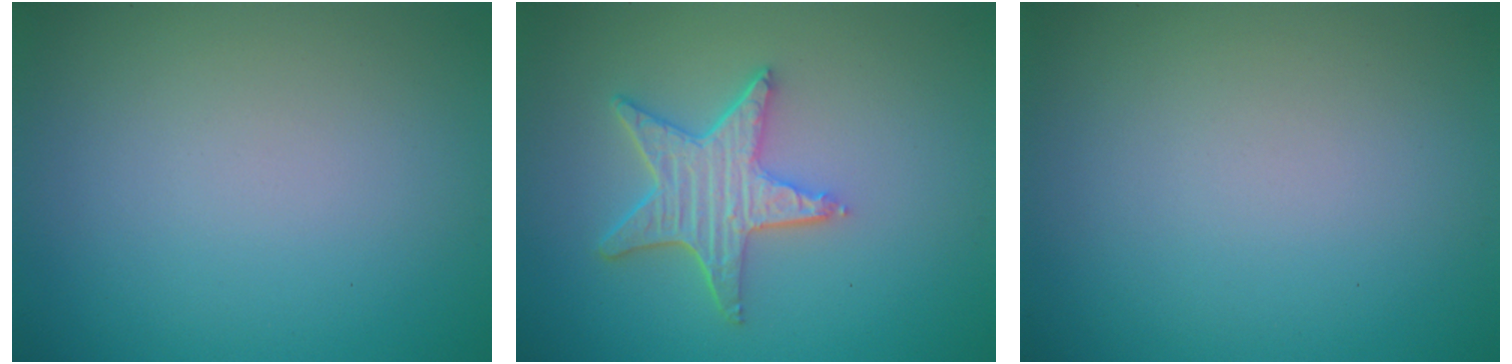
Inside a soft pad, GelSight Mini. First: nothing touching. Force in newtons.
{"total": 5.0, "press": 4.0, "slide": 3.0}
{"total": 0.0}